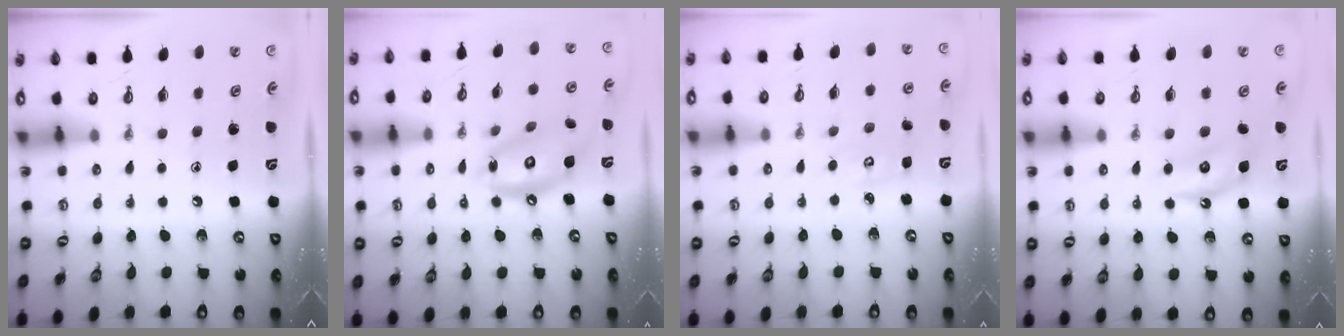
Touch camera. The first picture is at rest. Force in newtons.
{"total": 13.5, "press": 13.4, "slide": 1.3}
{"total": 2.9, "press": 2.9, "slide": 0.1}
{"total": 5.0, "press": 4.9, "slide": 0.9}